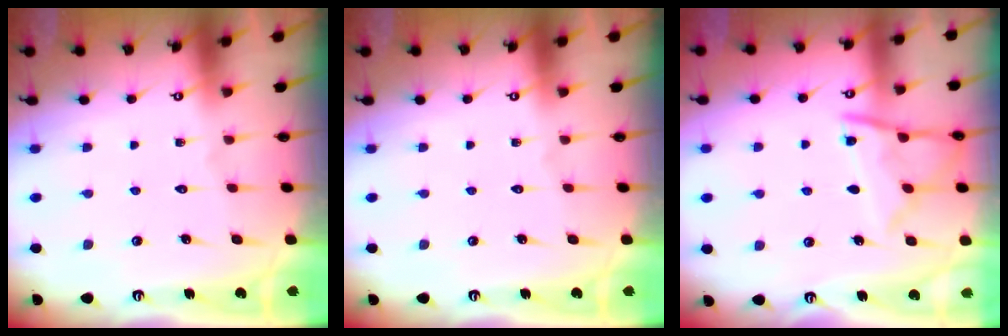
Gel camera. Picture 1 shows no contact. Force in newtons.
{"total": 0.0}
{"total": 11.2, "press": 11.2, "slide": 1.1}